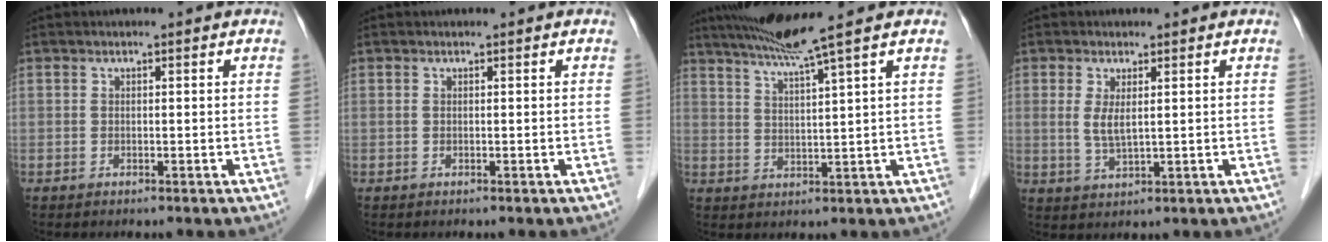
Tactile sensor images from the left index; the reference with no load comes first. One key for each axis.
{"total": 0.0}
{"total": 7.5, "fx": 5.7, "fy": -2.1, "fz": 4.4, "tx": -0.077, "ty": 0.002, "tz": 0.099}
{"total": 2.5, "fx": 0.4, "fy": 1.0, "fz": 2.2, "tx": -0.048, "ty": -0.004, "tz": 0.012}